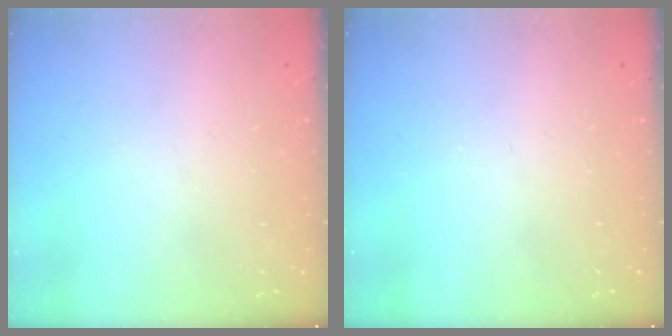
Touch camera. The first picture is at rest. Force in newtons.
{"total": 0.0}